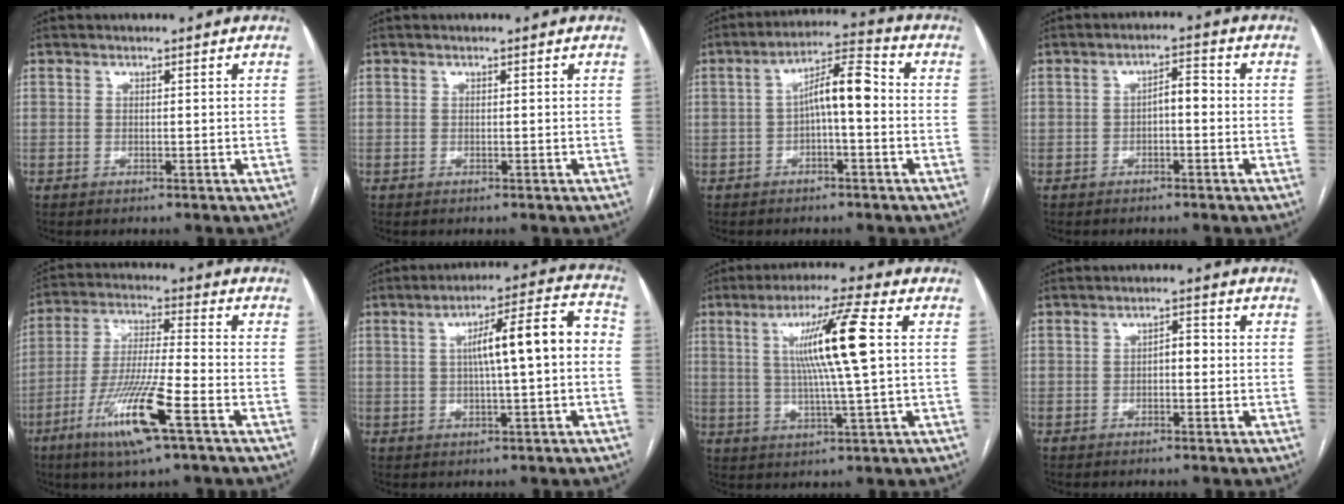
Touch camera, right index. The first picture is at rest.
{"total": 0.0}
{"total": 8.3, "force": [-0.3, 1.9, 8.0], "torque": [-0.136, 0.034, -0.007]}
{"total": 3.2, "force": [-0.5, 1.2, 2.9], "torque": [-0.043, 0.016, -0.008]}
{"total": 13.4, "force": [-6.5, 0.6, 11.7], "torque": [-0.237, -0.021, -0.120]}
{"total": 11.1, "force": [0.3, 1.4, 11.0], "torque": [-0.162, 0.035, 0.004]}
{"total": 11.5, "force": [2.4, -1.2, 11.1], "torque": [-0.197, 0.004, 0.045]}
{"total": 2.4, "force": [-0.3, 1.1, 2.1], "torque": [-0.026, 0.011, -0.006]}